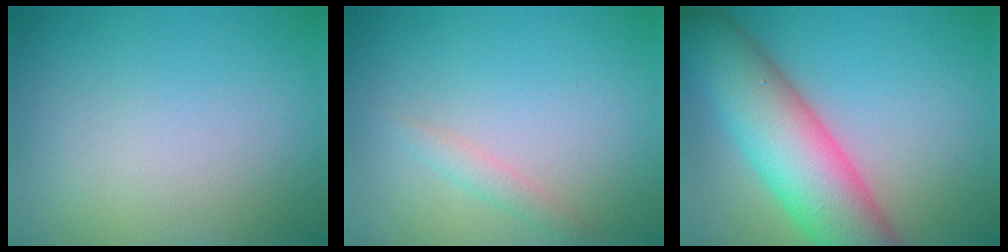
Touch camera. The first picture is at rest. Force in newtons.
{"total": 1.3, "press": 1.3, "slide": 0.1}
{"total": 10.3, "press": 10.3, "slide": 0.6}